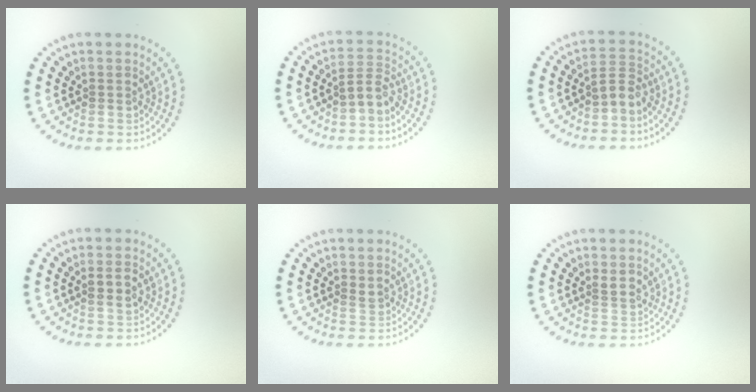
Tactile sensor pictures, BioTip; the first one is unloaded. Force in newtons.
{"total": 1.8, "press": 1.3, "slide": 1.3}
{"total": 1.9, "press": 1.4, "slide": 1.3}
{"total": 1.4, "press": 1.4, "slide": 0.3}
{"total": 0.7, "press": 0.5, "slide": 0.5}
{"total": 1.5, "press": 1.1, "slide": 0.9}